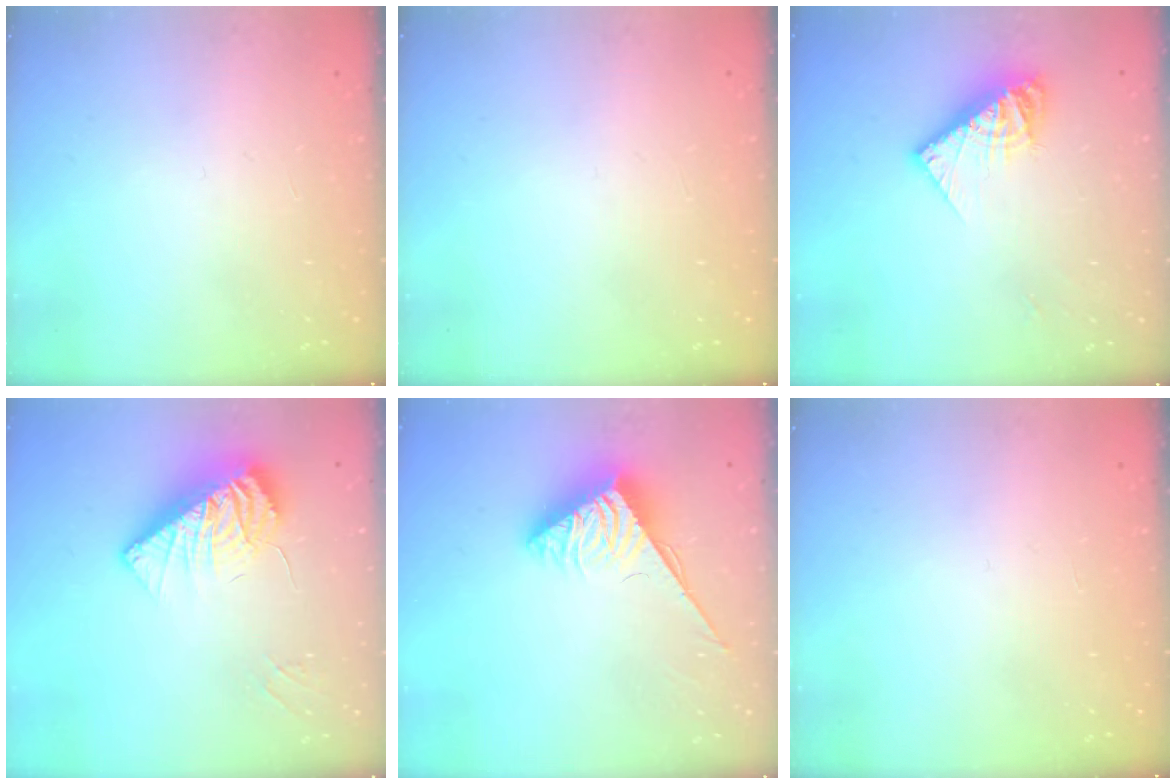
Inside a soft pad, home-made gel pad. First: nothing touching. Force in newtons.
{"total": 0.0}
{"total": 10.6, "press": 10.6, "slide": 1.0}
{"total": 12.8, "press": 12.4, "slide": 3.5}
{"total": 4.0, "press": 4.0, "slide": 0.5}
{"total": 0.0}